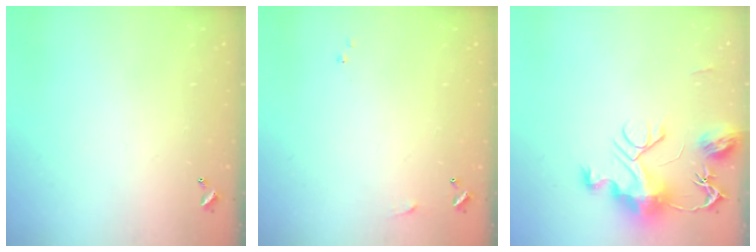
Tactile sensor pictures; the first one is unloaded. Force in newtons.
{"total": 4.2, "press": 4.2, "slide": 0.6}
{"total": 11.5, "press": 11.5, "slide": 1.2}